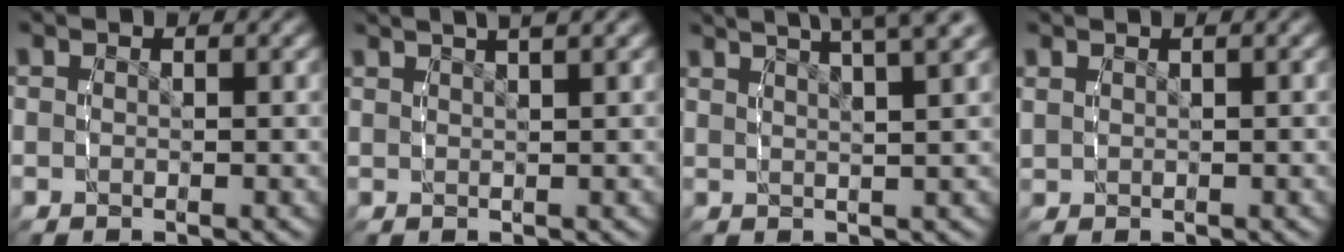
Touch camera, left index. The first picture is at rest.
{"total": 3.8, "force": [2.9, 0.9, 2.3], "torque": [-0.031, 0.015, 0.043]}
{"total": 8.2, "force": [5.7, 3.2, 4.9], "torque": [-0.060, 0.026, 0.076]}
{"total": 1.3, "force": [0.9, 0.8, 0.6], "torque": [-0.010, 0.009, 0.016]}